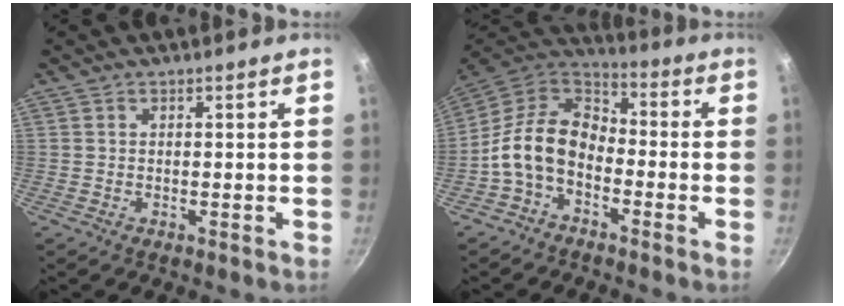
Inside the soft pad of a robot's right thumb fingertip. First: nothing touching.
{"total": 13.3, "force": [-3.6, 9.1, 9.0], "torque": [-0.148, 0.051, -0.091]}